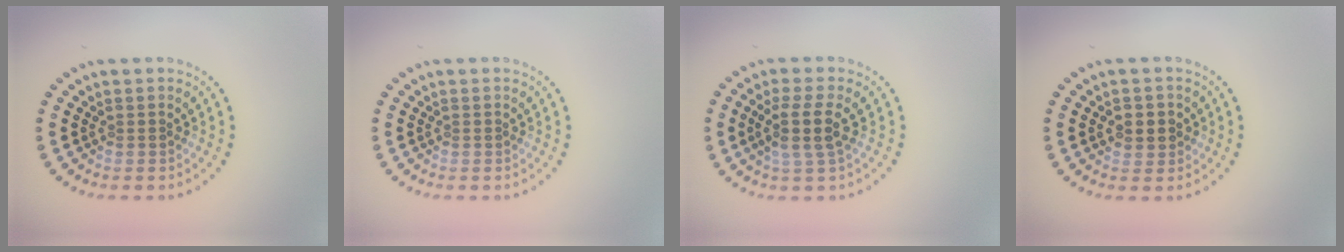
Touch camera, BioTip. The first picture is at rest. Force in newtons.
{"total": 0.0}
{"total": 2.9, "press": 2.5, "slide": 1.5}
{"total": 2.4, "press": 2.3, "slide": 0.6}